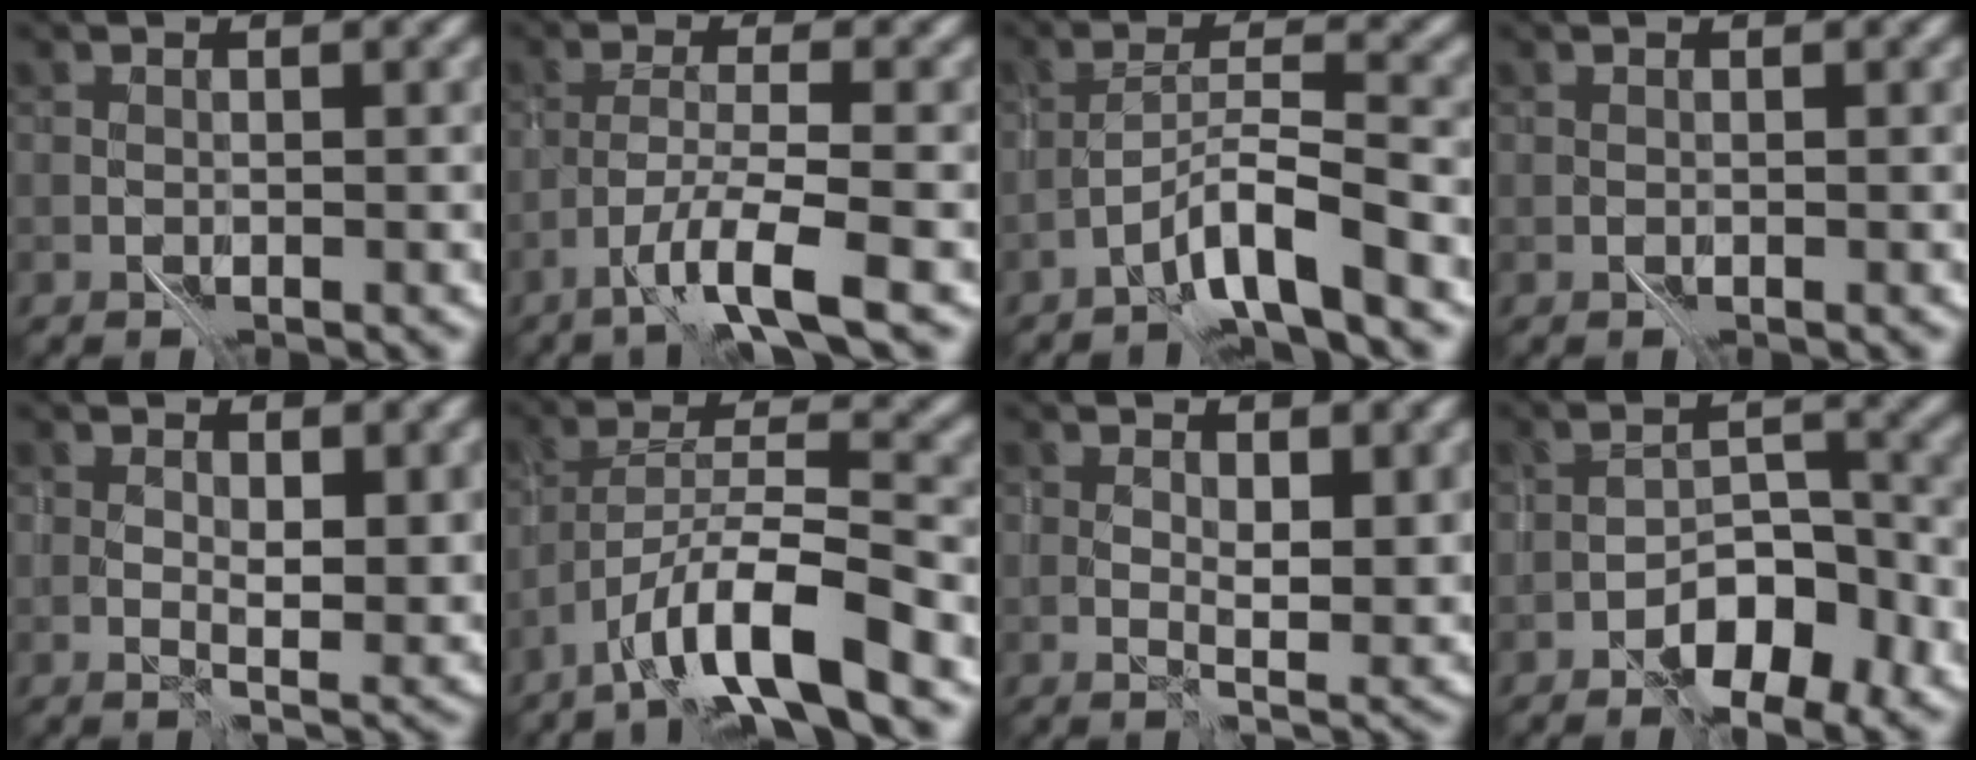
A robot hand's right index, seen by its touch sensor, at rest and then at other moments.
{"total": 3.8, "force": [-2.3, -0.4, 3.0], "torque": [-0.051, 0.008, -0.057]}
{"total": 4.5, "force": [-3.2, -0.1, 3.1], "torque": [-0.050, 0.015, -0.066]}
{"total": 0.0}
{"total": 3.0, "force": [1.9, 1.1, 2.0], "torque": [-0.029, -0.007, 0.036]}
{"total": 6.8, "force": [-4.6, 0.8, 5.0], "torque": [-0.084, 0.013, -0.083]}
{"total": 3.4, "force": [2.1, 1.3, 2.3], "torque": [-0.033, -0.007, 0.039]}
{"total": 4.8, "force": [-2.8, 2.2, 3.3], "torque": [-0.035, 0.014, -0.046]}